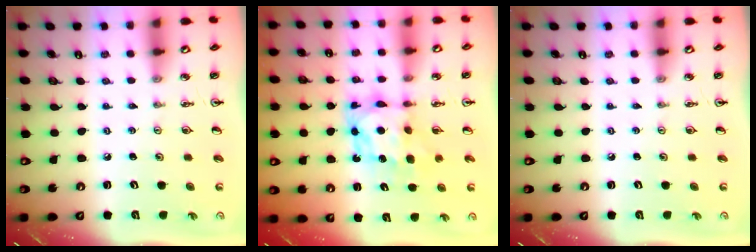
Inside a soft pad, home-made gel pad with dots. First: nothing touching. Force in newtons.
{"total": 7.3, "press": 7.3, "slide": 0.6}
{"total": 0.0}